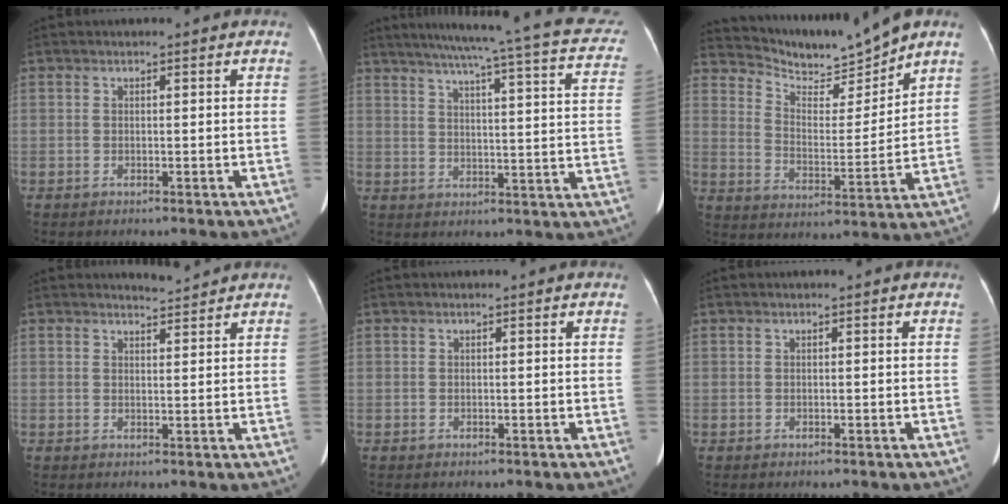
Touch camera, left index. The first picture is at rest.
{"total": 24.4, "force": [20.0, 2.5, 13.7], "torque": [-0.197, -0.010, 0.230]}
{"total": 9.3, "force": [9.2, -0.1, 1.2], "torque": [-0.040, -0.011, 0.172]}
{"total": 1.8, "force": [1.8, -0.3, -0.3], "torque": [-0.002, -0.004, 0.036]}
{"total": 0.0}
{"total": 0.0}